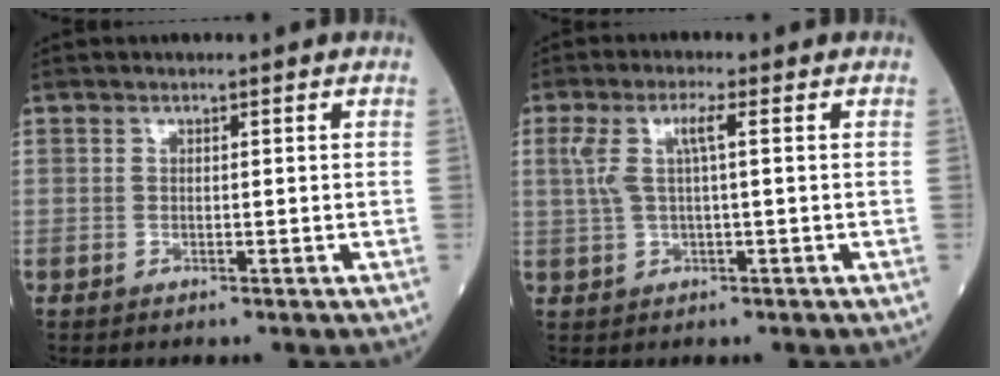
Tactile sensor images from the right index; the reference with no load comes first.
{"total": 4.4, "force": [1.1, 0.6, 4.2], "torque": [-0.099, 0.019, 0.026]}